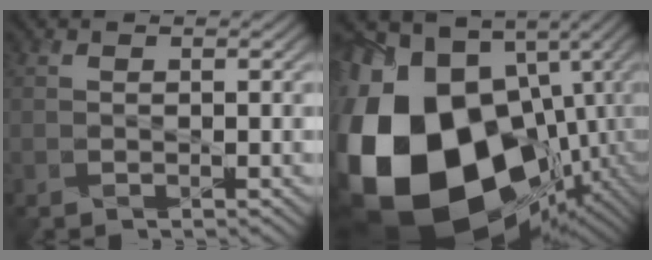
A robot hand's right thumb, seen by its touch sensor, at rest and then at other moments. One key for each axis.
{"total": 23.4, "fx": -6.0, "fy": 16.3, "fz": 15.6, "tx": -0.384, "ty": -0.058, "tz": -0.075}